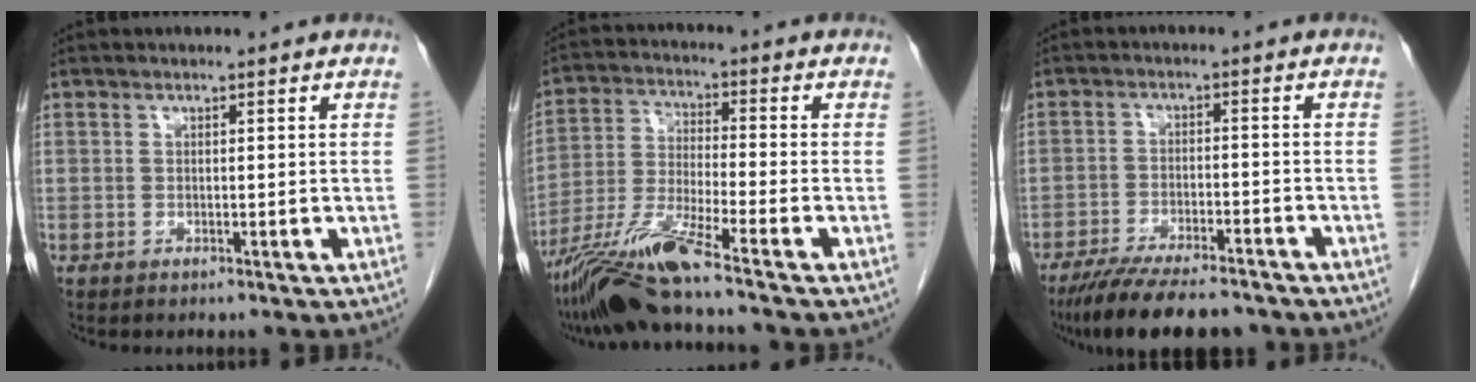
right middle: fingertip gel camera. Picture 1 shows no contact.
{"total": 10.7, "force": [-8.2, -1.1, 6.8], "torque": [-0.141, -0.026, -0.156]}
{"total": 12.9, "force": [-10.7, 2.7, 6.6], "torque": [-0.106, -0.017, -0.167]}